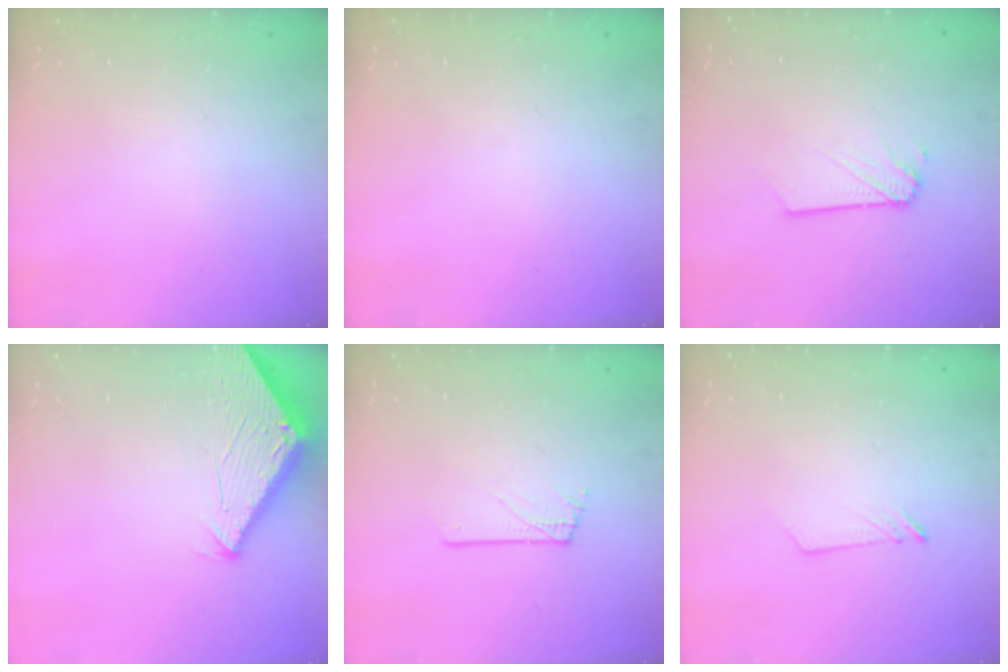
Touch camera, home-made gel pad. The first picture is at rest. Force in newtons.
{"total": 0.0}
{"total": 2.0, "press": 2.0, "slide": 0.2}
{"total": 2.9, "press": 2.9, "slide": 0.2}
{"total": 1.0, "press": 1.0, "slide": 0.1}
{"total": 2.6, "press": 2.6, "slide": 0.2}